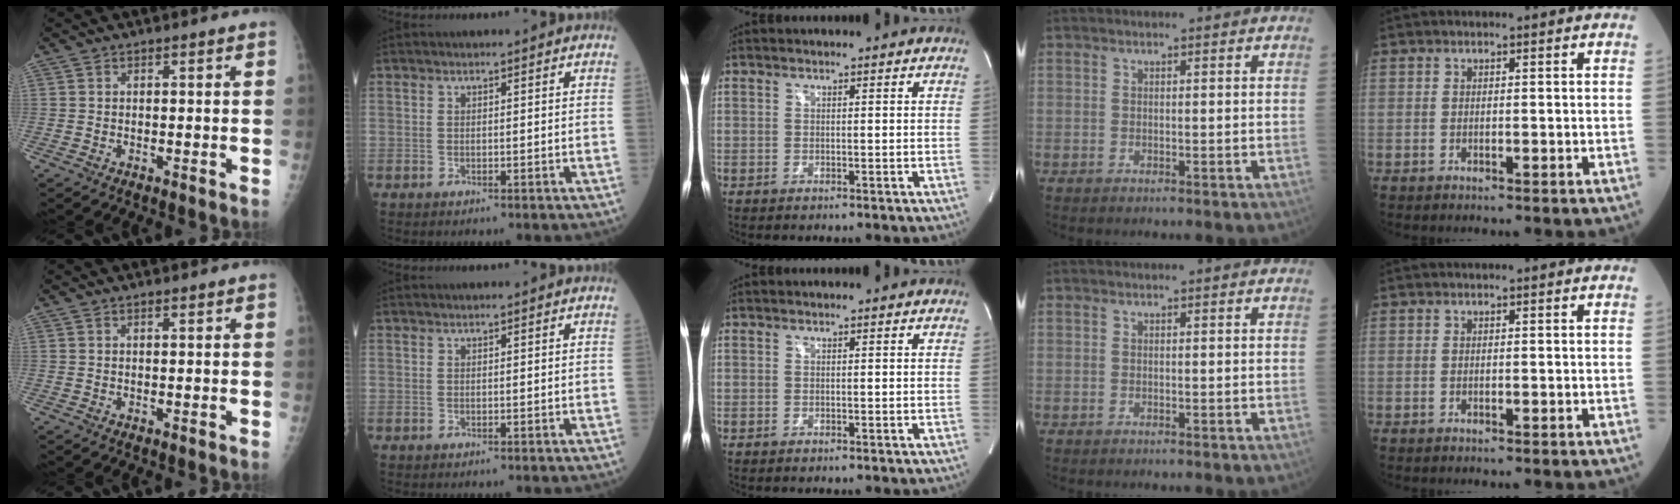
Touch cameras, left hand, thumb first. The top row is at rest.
{"thumb": {"total": 0.6, "force": [0.6, 0.1, 0.2], "torque": [-0.005, -0.004, 0.010]}}